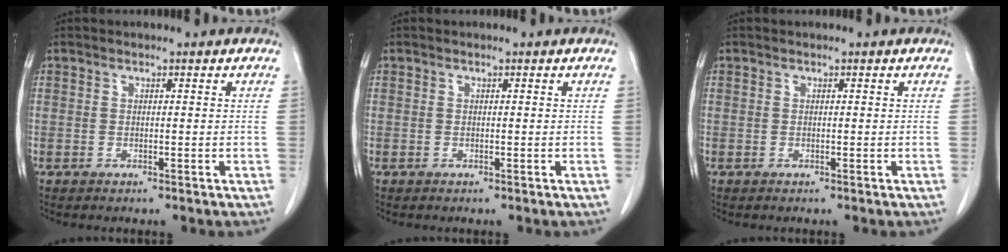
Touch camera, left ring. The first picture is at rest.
{"total": 0.0}
{"total": 0.0}